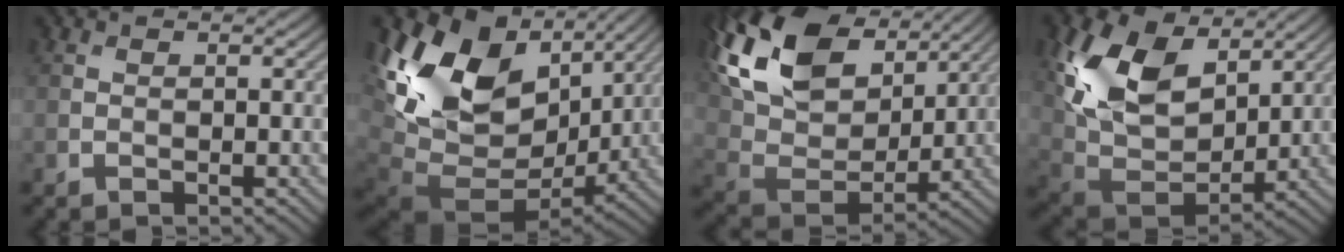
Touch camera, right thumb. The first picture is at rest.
{"total": 18.2, "force": [4.6, 12.8, 12.1], "torque": [-0.249, -0.021, 0.117]}
{"total": 17.2, "force": [9.1, 10.0, 10.6], "torque": [-0.268, 0.031, 0.170]}
{"total": 14.7, "force": [6.1, 9.2, 9.7], "torque": [-0.214, 0.007, 0.120]}